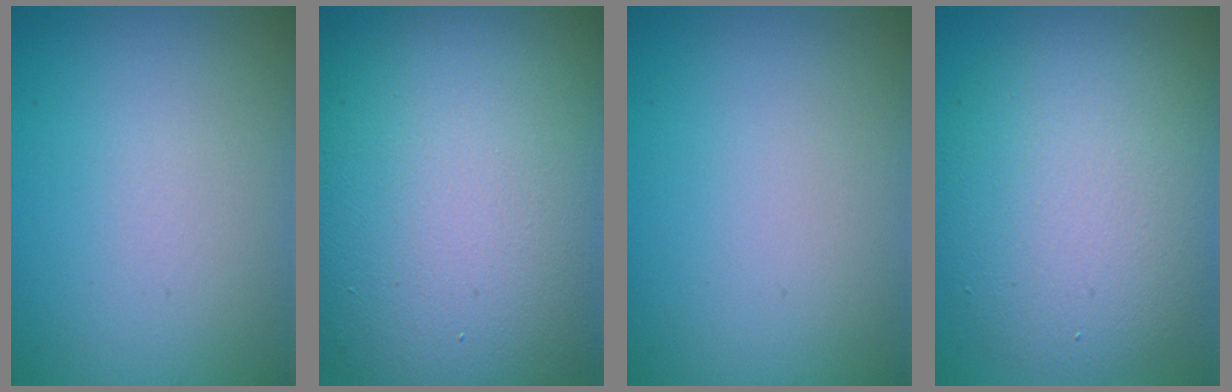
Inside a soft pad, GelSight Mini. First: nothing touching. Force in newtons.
{"total": 16.4, "press": 16.4, "slide": 0.8}
{"total": 0.0}
{"total": 8.1, "press": 8.0, "slide": 0.5}